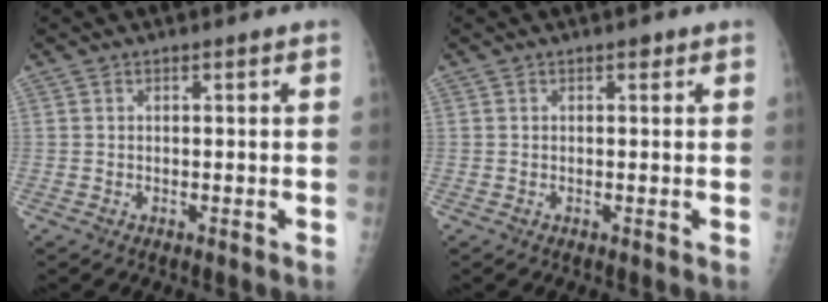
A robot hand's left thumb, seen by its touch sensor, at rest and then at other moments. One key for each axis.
{"total": 0.7, "fx": 0.4, "fy": 0.5, "fz": 0.4, "tx": 0.002, "ty": -0.001, "tz": 0.003}